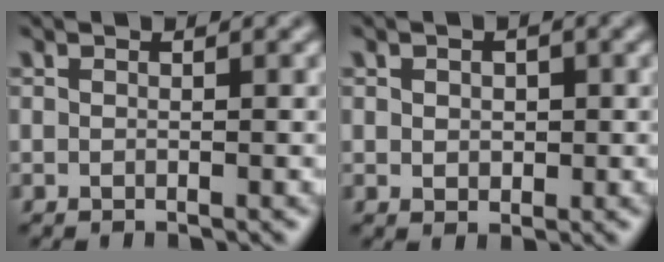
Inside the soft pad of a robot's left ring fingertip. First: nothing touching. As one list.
[{"total": 1.4, "force": [0.2, 1.1, 0.8], "torque": [-0.012, 0.001, 0.003]}]